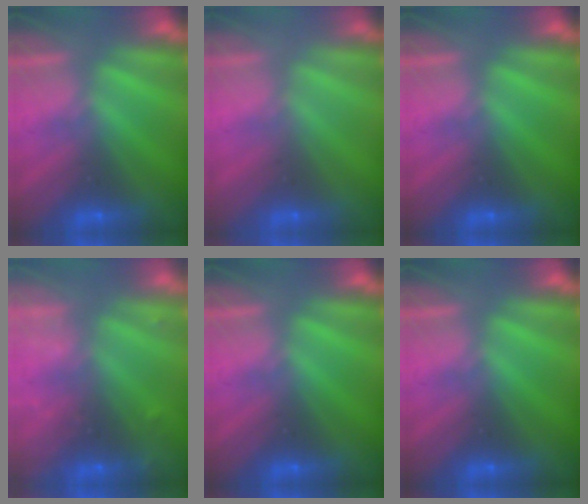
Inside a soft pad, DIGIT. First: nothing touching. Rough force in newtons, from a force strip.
{"total": 3.3}
{"total": 0.0}
{"total": 8.1}
{"total": 0.0}
{"total": 0.0}